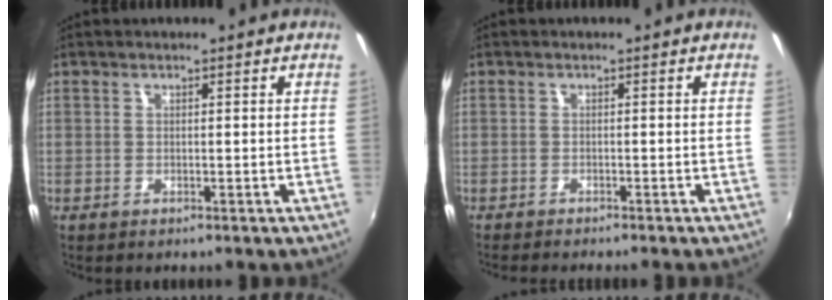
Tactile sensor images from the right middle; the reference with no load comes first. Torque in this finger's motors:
{"motor_torque": [1.09, -1.05, 0.09, 0.05]}